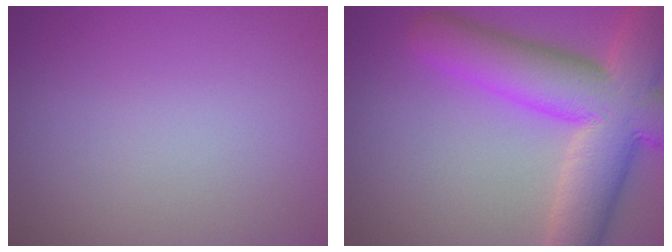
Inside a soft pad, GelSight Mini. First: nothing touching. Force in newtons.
{"total": 11.7, "press": 11.6, "slide": 0.5}